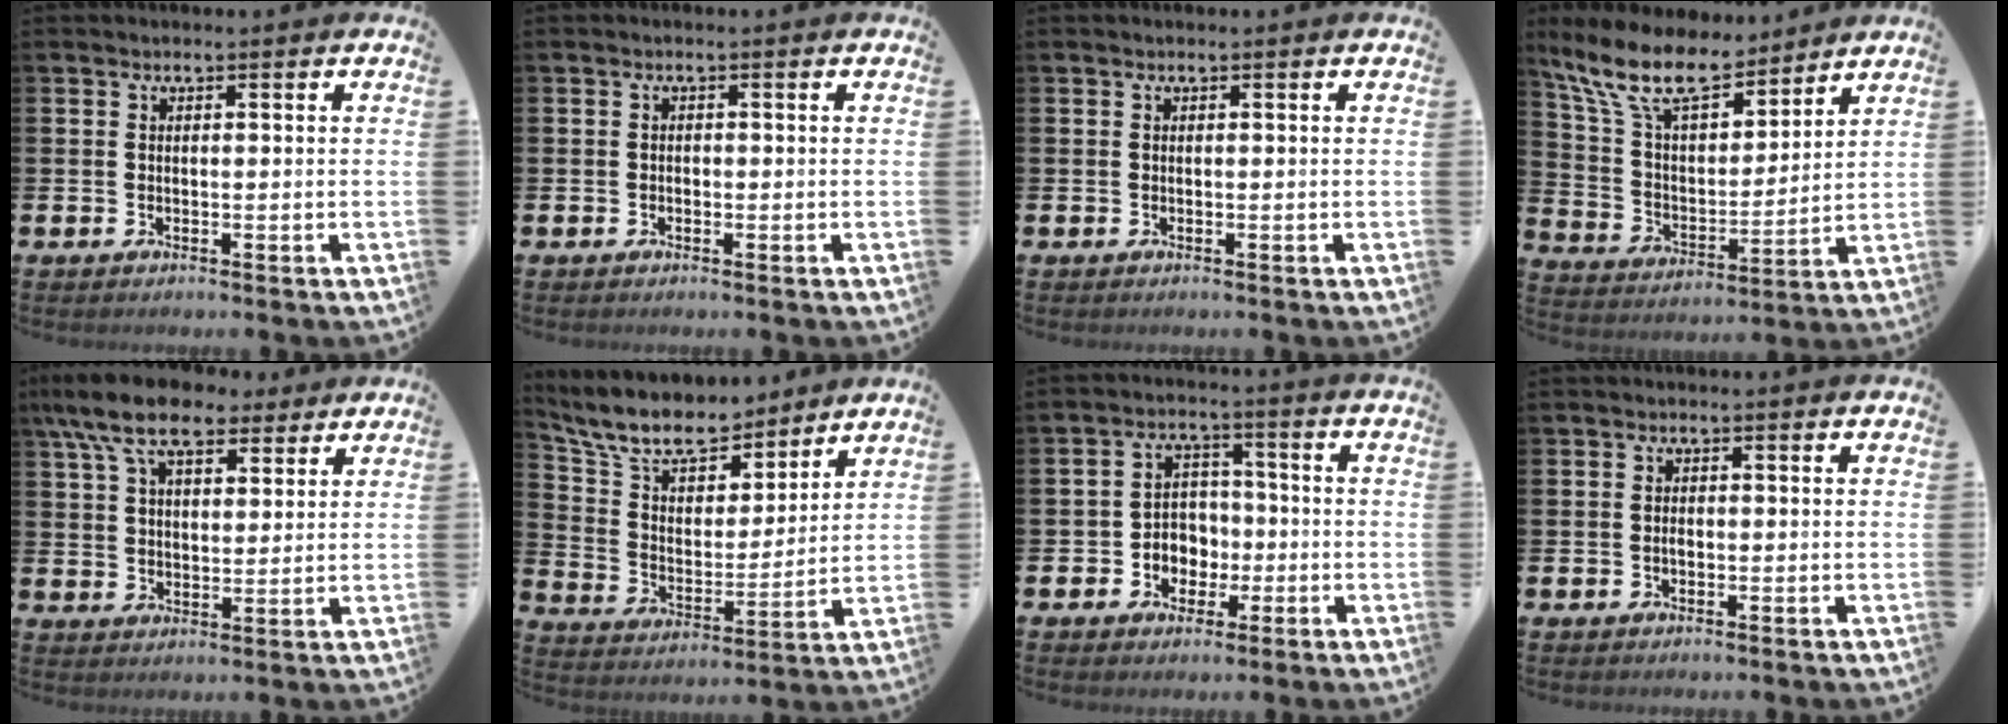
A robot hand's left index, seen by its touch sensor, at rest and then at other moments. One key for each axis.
{"total": 0.8, "fx": -0.7, "fy": 0.3, "fz": -0.2, "tx": -0.003, "ty": 0.005, "tz": -0.014}
{"total": 0.0}
{"total": 11.2, "fx": 9.5, "fy": 3.6, "fz": 4.8, "tx": -0.140, "ty": -0.049, "tz": 0.171}
{"total": 9.9, "fx": 8.0, "fy": 3.9, "fz": 4.3, "tx": -0.099, "ty": -0.023, "tz": 0.145}
{"total": 10.3, "fx": 9.1, "fy": 3.8, "fz": 2.9, "tx": -0.094, "ty": -0.063, "tz": 0.162}
{"total": 4.0, "fx": -1.4, "fy": 3.7, "fz": 0.7, "tx": -0.017, "ty": 0.001, "tz": -0.035}
{"total": 0.7, "fx": -0.6, "fy": 0.2, "fz": 0.3, "tx": -0.004, "ty": -0.001, "tz": -0.012}